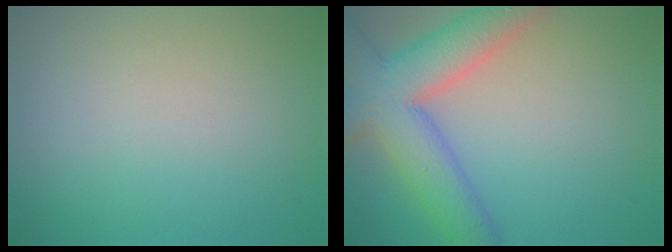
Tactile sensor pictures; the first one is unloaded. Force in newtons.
{"total": 8.3, "press": 8.3, "slide": 0.4}